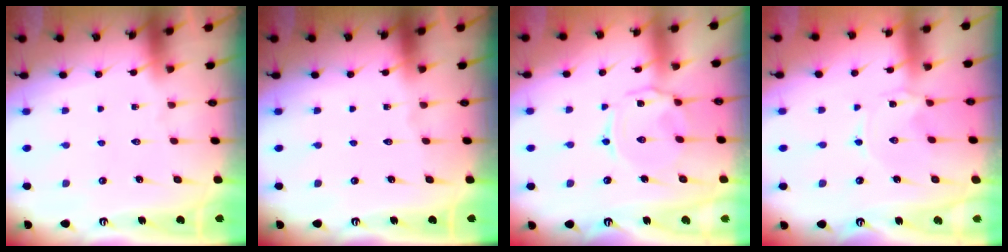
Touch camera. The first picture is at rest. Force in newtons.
{"total": 0.0}
{"total": 3.5, "press": 3.4, "slide": 0.6}
{"total": 0.0}